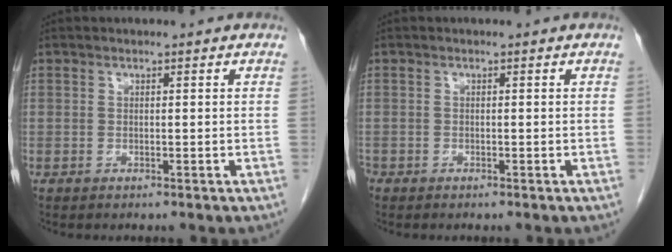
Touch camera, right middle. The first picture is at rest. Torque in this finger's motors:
{"motor_torque": [0.21, -0.20, 0.01, -0.03]}